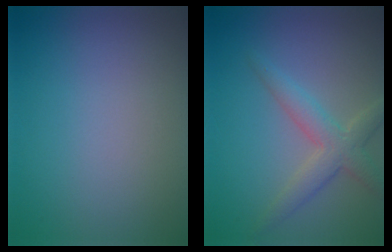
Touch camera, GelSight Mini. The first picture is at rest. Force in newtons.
{"total": 3.4, "press": 3.4, "slide": 0.2}